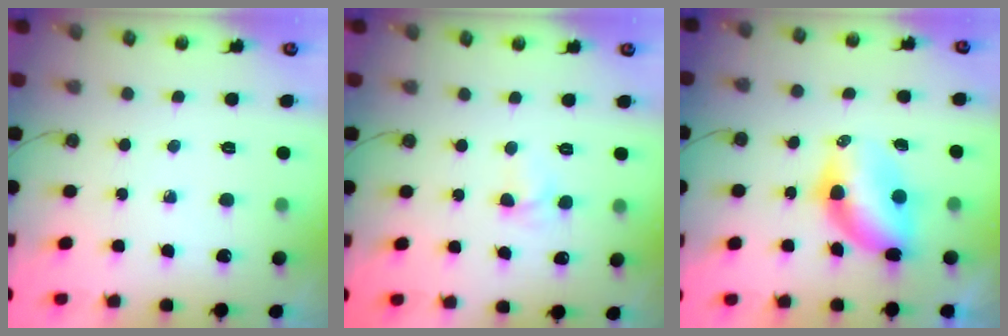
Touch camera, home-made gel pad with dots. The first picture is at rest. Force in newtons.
{"total": 3.8, "press": 3.8, "slide": 0.5}
{"total": 6.6, "press": 6.6, "slide": 0.8}